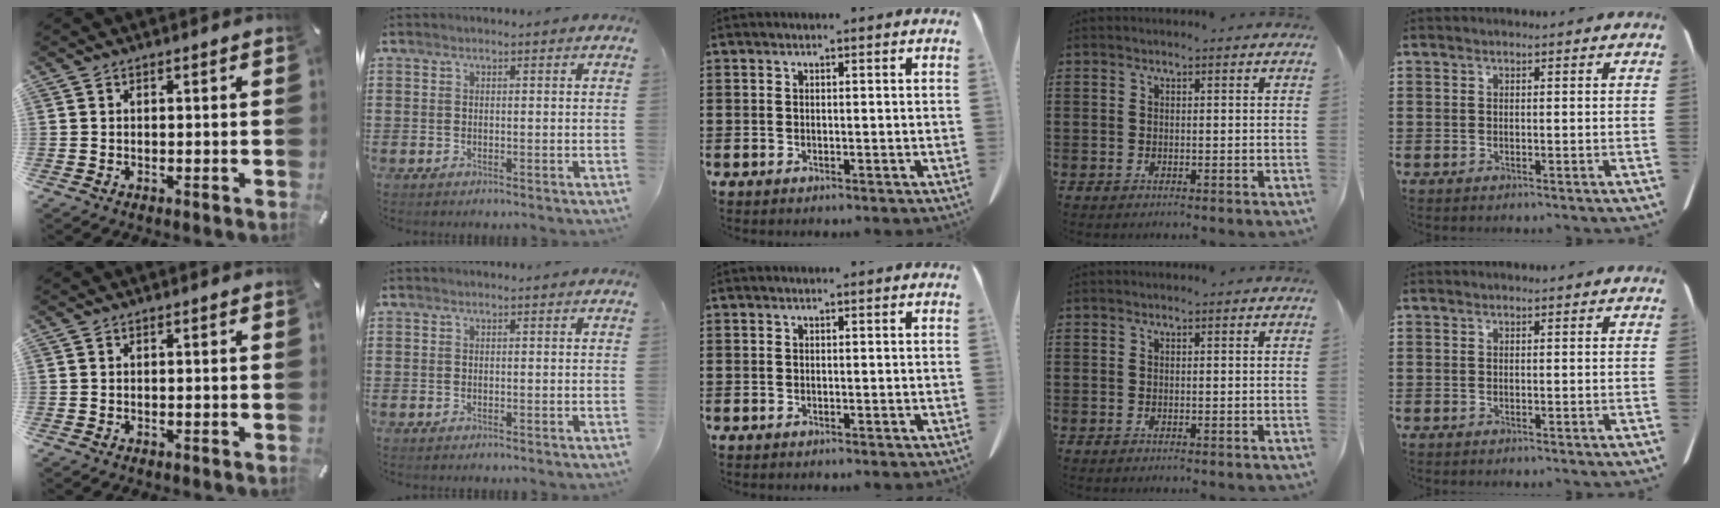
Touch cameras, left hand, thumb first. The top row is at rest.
{}